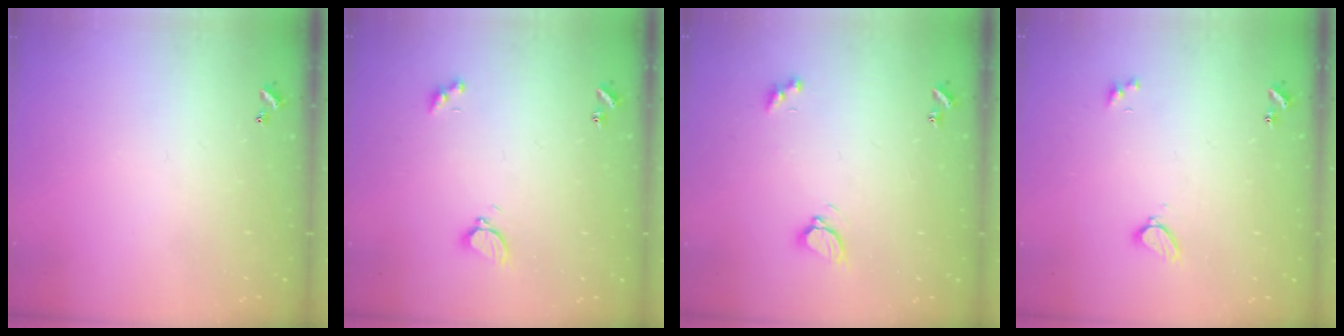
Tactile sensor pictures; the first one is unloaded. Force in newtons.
{"total": 3.0, "press": 3.0, "slide": 0.5}
{"total": 3.4, "press": 3.3, "slide": 0.4}
{"total": 2.2, "press": 2.2, "slide": 0.3}